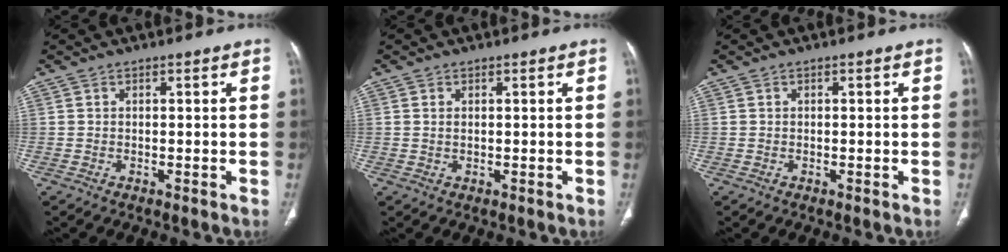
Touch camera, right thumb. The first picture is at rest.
{"total": 0.8, "force": [0.3, 0.5, 0.7], "torque": [-0.018, 0.002, 0.009]}
{"total": 0.0}